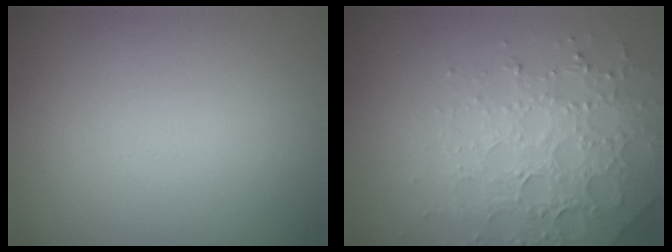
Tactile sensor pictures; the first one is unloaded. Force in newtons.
{"total": 4.9, "press": 4.7, "slide": 1.2}